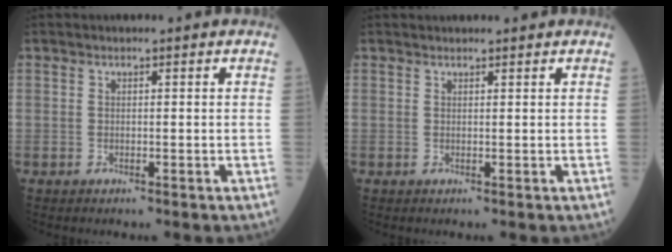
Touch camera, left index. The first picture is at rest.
{"total": 2.5, "force": [2.4, 0.3, 0.5], "torque": [-0.005, 0.020, 0.030]}